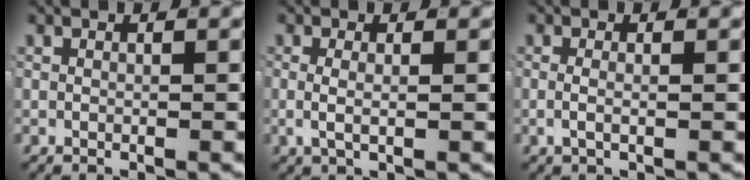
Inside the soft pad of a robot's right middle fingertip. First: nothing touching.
{"total": 1.8, "force": [-0.2, 0.5, 1.8], "torque": [-0.043, -0.013, 0.003]}
{"total": 1.3, "force": [-0.4, 0.1, 1.2], "torque": [-0.033, -0.012, -0.004]}